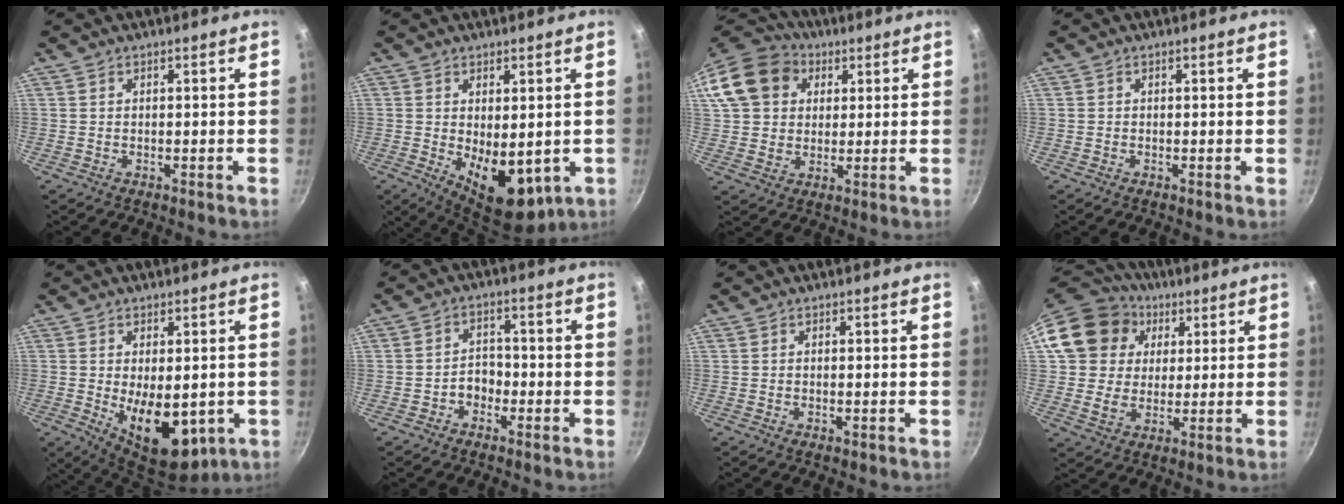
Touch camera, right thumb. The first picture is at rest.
{"total": 11.0, "force": [-0.9, 6.2, 9.1], "torque": [-0.109, -0.023, 0.005]}
{"total": 17.6, "force": [5.6, 14.2, 8.9], "torque": [-0.174, 0.026, 0.091]}
{"total": 0.0}
{"total": 13.7, "force": [-2.1, 7.5, 11.3], "torque": [-0.142, -0.017, -0.011]}
{"total": 4.0, "force": [-2.0, 3.0, 1.9], "torque": [-0.006, 0.027, -0.037]}
{"total": 0.7, "force": [-0.2, 0.2, 0.6], "torque": [-0.011, 0.000, -0.004]}
{"total": 16.6, "force": [5.2, 14.2, 6.7], "torque": [-0.109, 0.016, 0.087]}